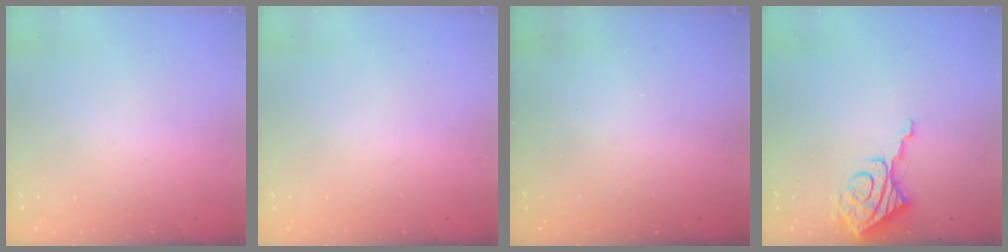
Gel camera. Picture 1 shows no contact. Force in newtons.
{"total": 0.0}
{"total": 0.0}
{"total": 9.8, "press": 9.7, "slide": 1.1}